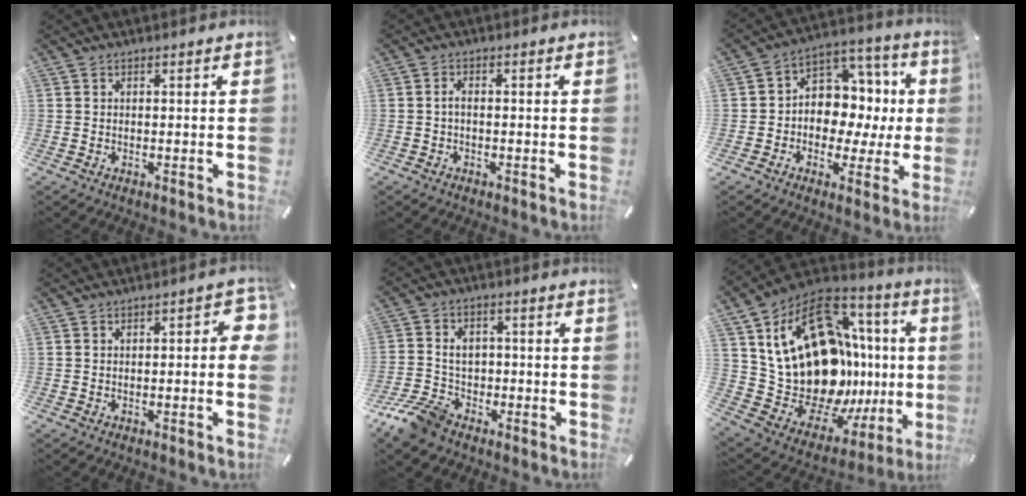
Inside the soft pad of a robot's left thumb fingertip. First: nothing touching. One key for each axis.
{"total": 1.6, "fx": -0.8, "fy": 0.6, "fz": 1.2, "tx": -0.025, "ty": 0.005, "tz": -0.017}
{"total": 10.7, "fx": -0.4, "fy": 9.5, "fz": 4.8, "tx": -0.060, "ty": -0.013, "tz": 0.002}
{"total": 5.3, "fx": -0.4, "fy": 2.0, "fz": 4.9, "tx": -0.059, "ty": 0.002, "tz": -0.010}
{"total": 10.1, "fx": -4.3, "fy": 7.7, "fz": 5.0, "tx": -0.110, "ty": 0.030, "tz": -0.079}
{"total": 27.8, "fx": 3.4, "fy": 18.4, "fz": 20.5, "tx": -0.295, "ty": -0.086, "tz": 0.121}